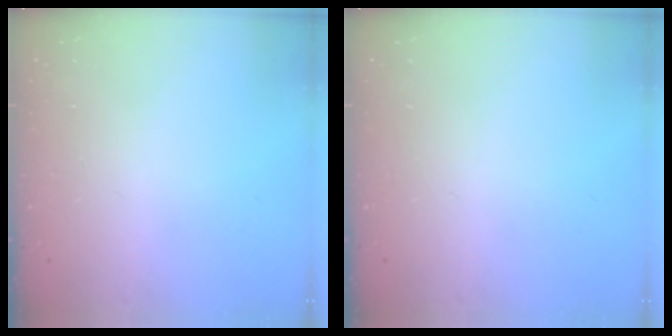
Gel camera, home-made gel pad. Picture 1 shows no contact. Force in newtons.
{"total": 0.0}